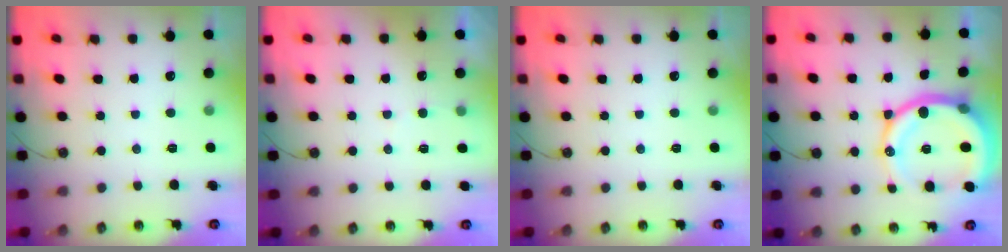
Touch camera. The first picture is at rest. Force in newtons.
{"total": 3.0, "press": 2.9, "slide": 0.3}
{"total": 0.0}
{"total": 20.1, "press": 20.0, "slide": 2.5}